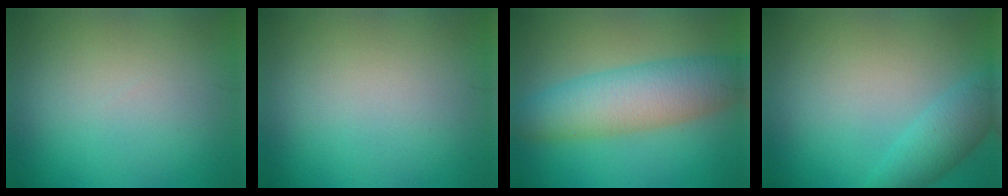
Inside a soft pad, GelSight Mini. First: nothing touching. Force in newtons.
{"total": 0.0}
{"total": 6.3, "press": 6.3, "slide": 0.1}
{"total": 3.0, "press": 3.0, "slide": 0.2}